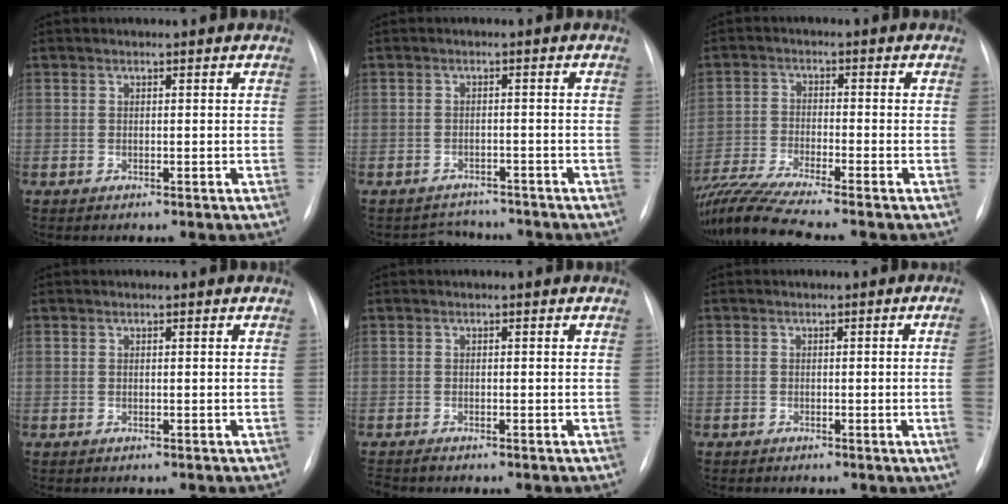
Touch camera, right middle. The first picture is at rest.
{"total": 4.0, "force": [-3.6, 1.6, -0.6], "torque": [0.008, 0.014, -0.051]}
{"total": 10.5, "force": [-9.3, -1.6, 4.5], "torque": [-0.085, -0.021, -0.164]}
{"total": 0.0}
{"total": 1.5, "force": [-1.4, 0.2, 0.5], "torque": [-0.010, -0.003, -0.020]}
{"total": 3.3, "force": [-0.7, -0.8, 3.1], "torque": [-0.038, -0.003, -0.011]}